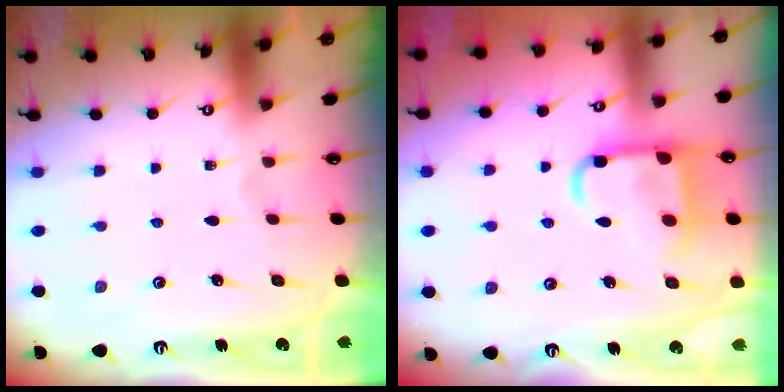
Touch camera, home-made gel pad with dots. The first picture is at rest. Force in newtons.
{"total": 12.4, "press": 12.3, "slide": 1.5}